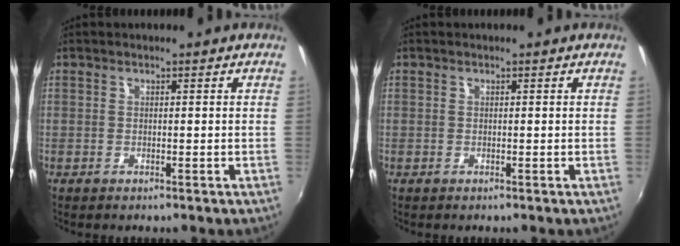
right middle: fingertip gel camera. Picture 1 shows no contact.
{"total": 0.0}